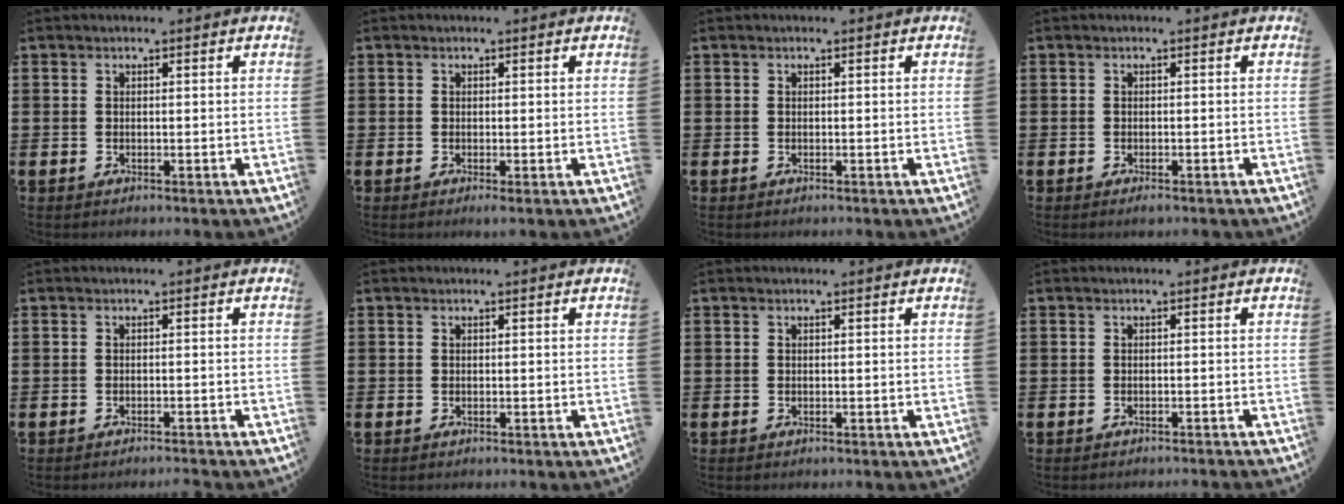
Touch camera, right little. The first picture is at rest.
{"total": 0.8, "force": [0.0, 0.1, 0.8], "torque": [-0.014, 0.000, 0.000]}
{"total": 0.0}
{"total": 0.7, "force": [-0.4, 0.1, 0.5], "torque": [-0.002, -0.006, -0.009]}
{"total": 0.8, "force": [-0.8, -0.2, 0.1], "torque": [-0.002, 0.000, -0.017]}
{"total": 0.0}
{"total": 0.0}
{"total": 0.6, "force": [-0.5, -0.2, 0.0], "torque": [0.000, -0.001, -0.011]}